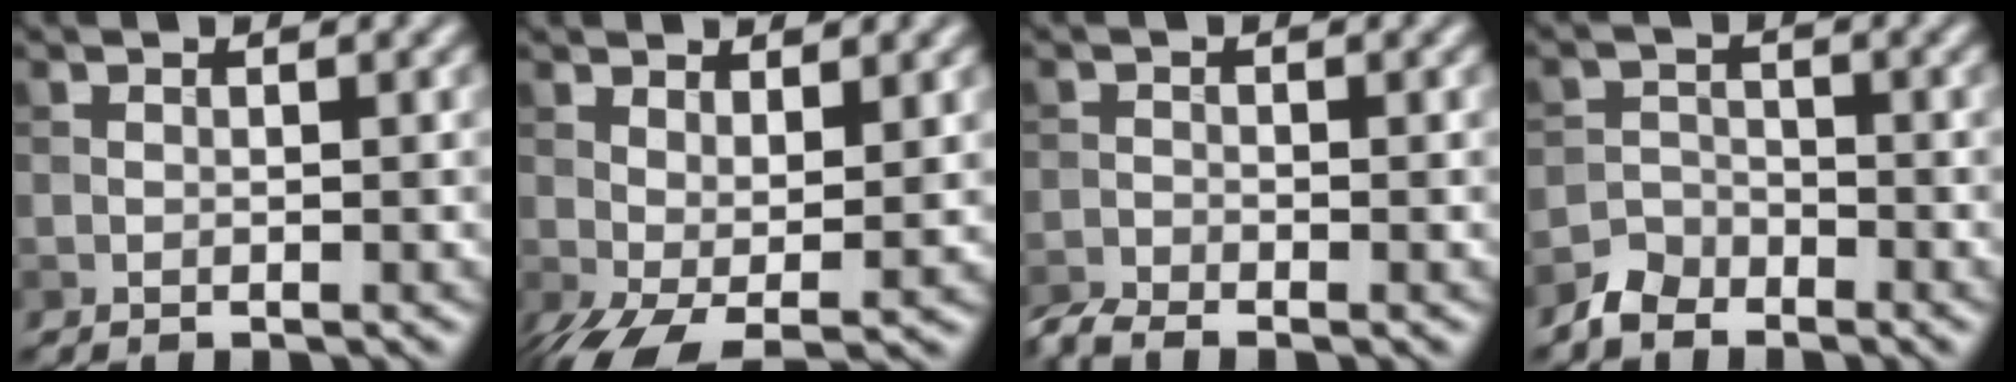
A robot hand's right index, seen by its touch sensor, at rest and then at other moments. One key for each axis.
{"total": 5.3, "fx": -0.3, "fy": 2.4, "fz": 4.7, "tx": -0.102, "ty": -0.008, "tz": -0.001}
{"total": 2.6, "fx": -2.3, "fy": 0.4, "fz": 1.1, "tx": -0.026, "ty": -0.009, "tz": -0.054}
{"total": 2.6, "fx": -2.2, "fy": 1.4, "fz": 0.4, "tx": -0.003, "ty": 0.008, "tz": -0.048}